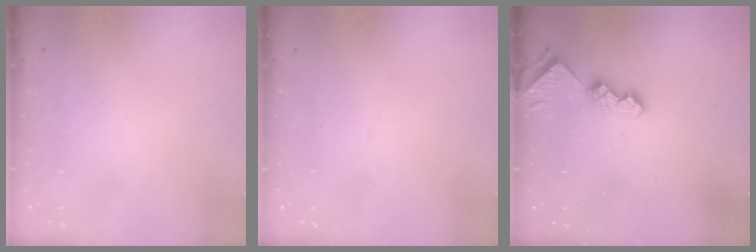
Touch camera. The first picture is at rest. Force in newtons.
{"total": 0.0}
{"total": 6.9, "press": 6.9, "slide": 0.6}